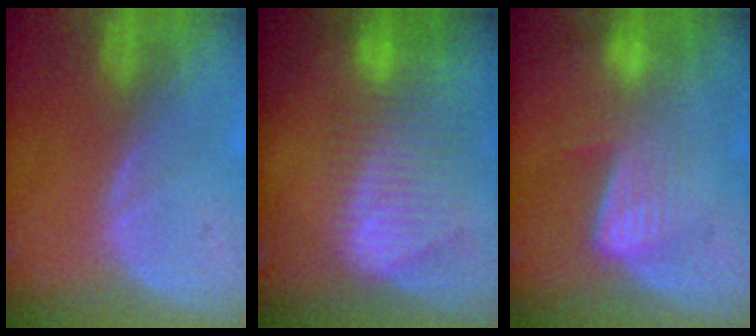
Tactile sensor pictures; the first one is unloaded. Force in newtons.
{"total": 9.3, "press": 8.1, "slide": 4.6}
{"total": 7.2, "press": 6.0, "slide": 4.0}